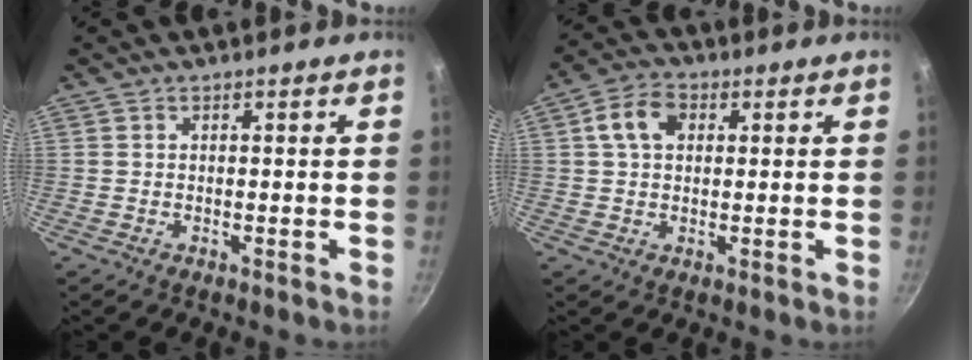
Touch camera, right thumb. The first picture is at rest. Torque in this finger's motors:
{"motor_torque": [-0.26, 1.12, 0.25, -0.06, 0.19]}